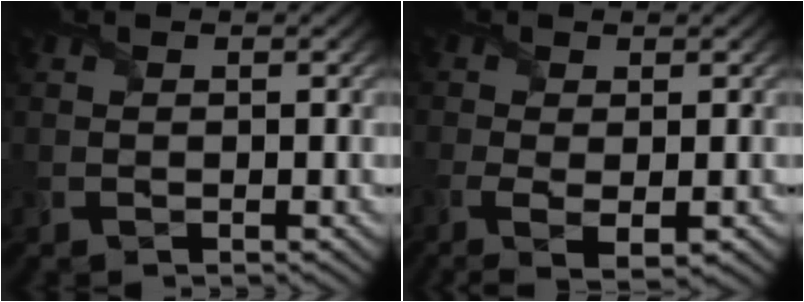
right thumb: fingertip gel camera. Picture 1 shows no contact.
{"total": 3.5, "force": [-1.2, 1.2, 3.0], "torque": [-0.078, -0.011, -0.020]}